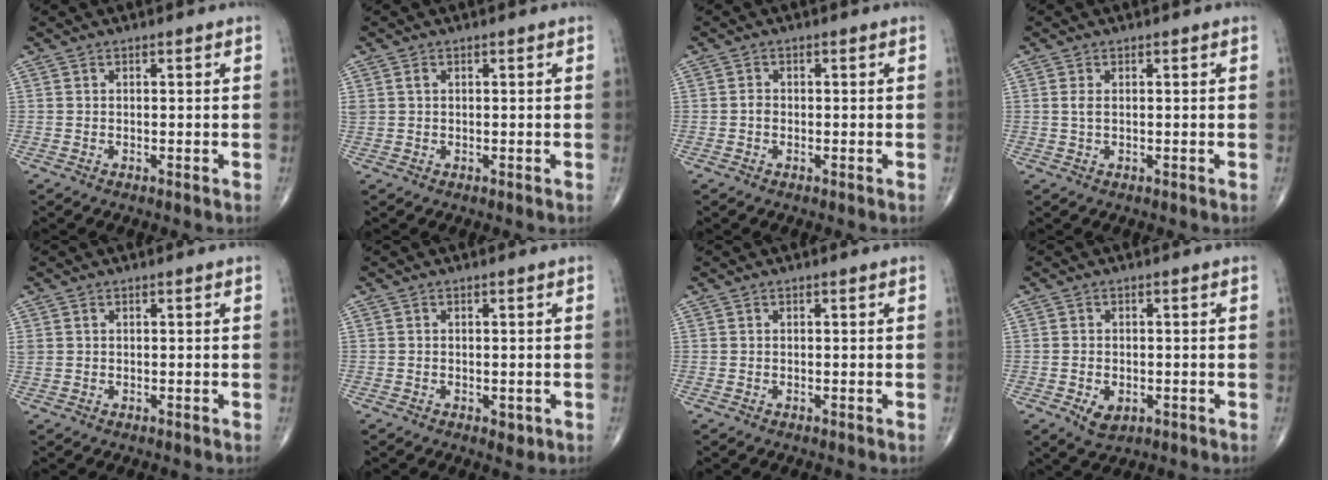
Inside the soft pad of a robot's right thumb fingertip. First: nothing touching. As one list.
[{"total": 1.4, "force": [0.4, 1.0, 0.9], "torque": [-0.025, 0.007, 0.014]}, {"total": 1.0, "force": [-0.3, 0.8, 0.6], "torque": [-0.005, 0.003, -0.008]}, {"total": 1.3, "force": [0.2, 0.6, 1.1], "torque": [-0.029, 0.002, 0.008]}, {"total": 1.2, "force": [0.4, 0.9, 0.6], "torque": [-0.014, 0.007, 0.011]}, {"total": 1.8, "force": [-0.6, 1.2, 1.3], "torque": [-0.010, -0.002, -0.005]}, {"total": 0.0}, {"total": 4.0, "force": [-1.4, 2.6, 2.7], "torque": [-0.042, 0.001, -0.014]}]